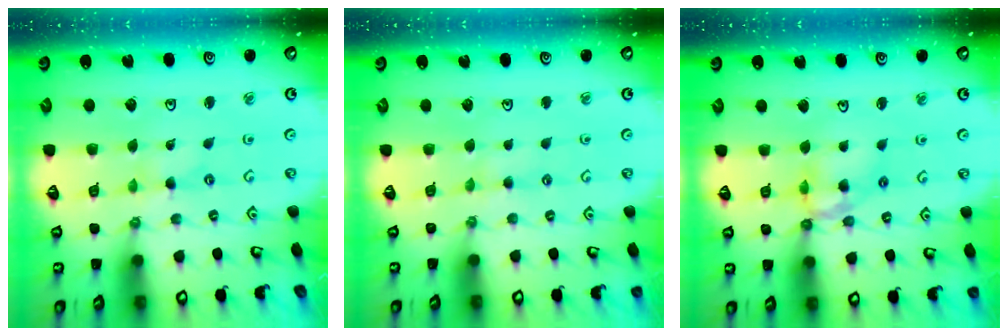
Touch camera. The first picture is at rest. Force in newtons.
{"total": 1.9, "press": 1.9, "slide": 0.3}
{"total": 10.7, "press": 10.6, "slide": 1.0}